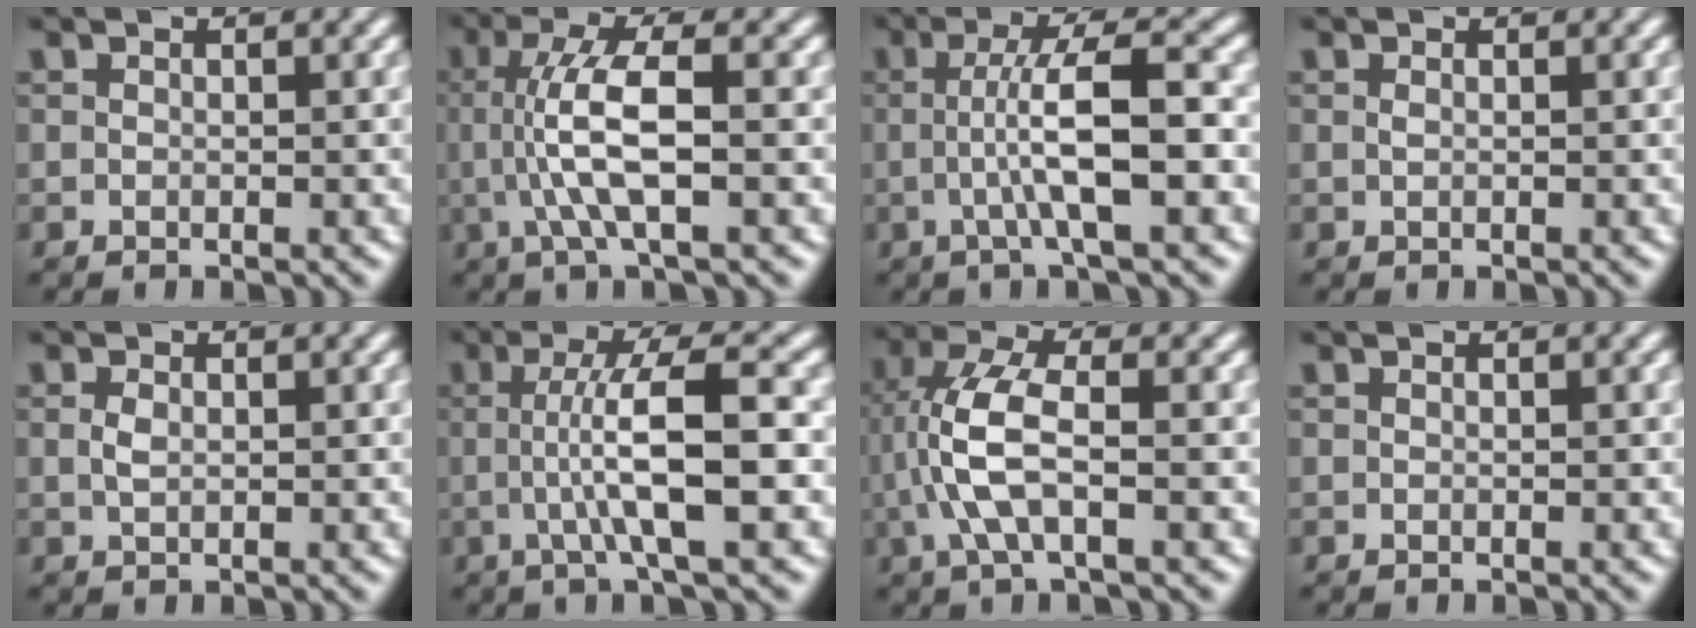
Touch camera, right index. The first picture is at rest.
{"total": 5.3, "force": [0.2, 0.5, 5.3], "torque": [-0.105, -0.006, 0.011]}
{"total": 5.0, "force": [-0.1, -0.1, 5.0], "torque": [-0.081, -0.001, 0.001]}
{"total": 1.0, "force": [-0.1, -1.0, 0.0], "torque": [0.000, -0.009, 0.007]}
{"total": 0.8, "force": [0.0, -0.7, 0.5], "torque": [-0.009, -0.011, 0.012]}
{"total": 5.7, "force": [0.2, -0.1, 5.7], "torque": [-0.094, -0.001, 0.006]}
{"total": 4.6, "force": [0.0, 1.0, 4.5], "torque": [-0.101, -0.006, 0.008]}
{"total": 0.0}